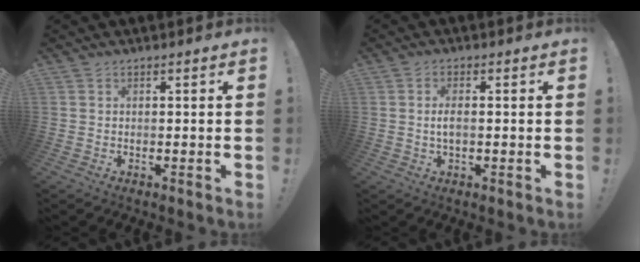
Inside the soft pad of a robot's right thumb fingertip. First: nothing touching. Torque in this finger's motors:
{"motor_torque": [-0.11, -0.14, 0.31, 0.12, 0.04]}